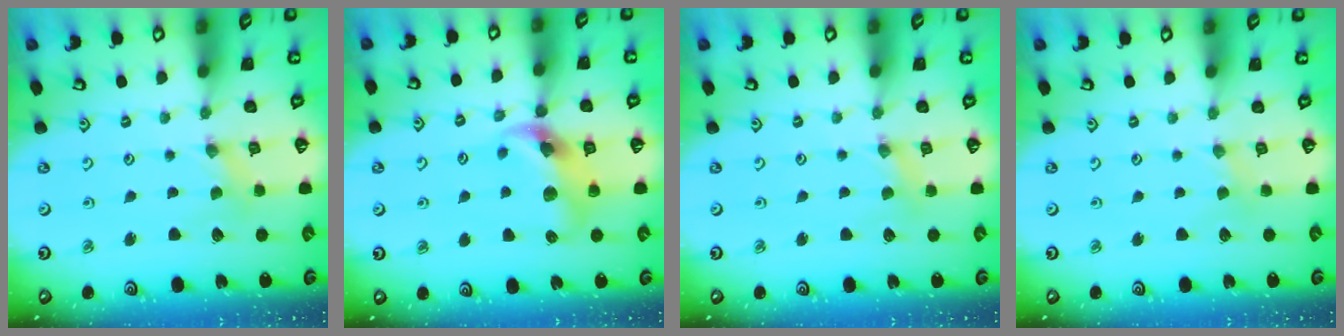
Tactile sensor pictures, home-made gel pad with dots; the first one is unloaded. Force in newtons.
{"total": 12.7, "press": 12.5, "slide": 1.9}
{"total": 1.5, "press": 1.5, "slide": 0.3}
{"total": 1.3, "press": 1.3, "slide": 0.2}